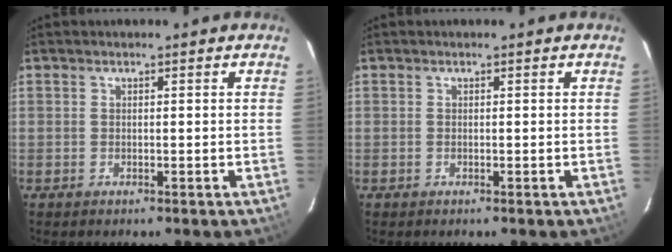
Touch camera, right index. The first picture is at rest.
{"total": 0.0}